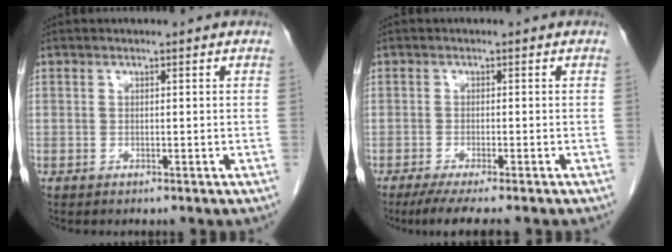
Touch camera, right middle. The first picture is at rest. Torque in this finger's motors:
{"motor_torque": [0.12, -0.09, 0.02, 0.03]}